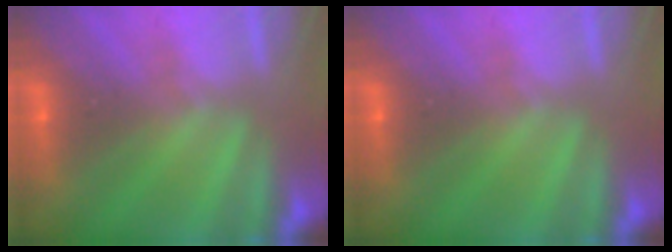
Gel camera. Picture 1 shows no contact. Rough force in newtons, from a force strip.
{"total": 0.0}